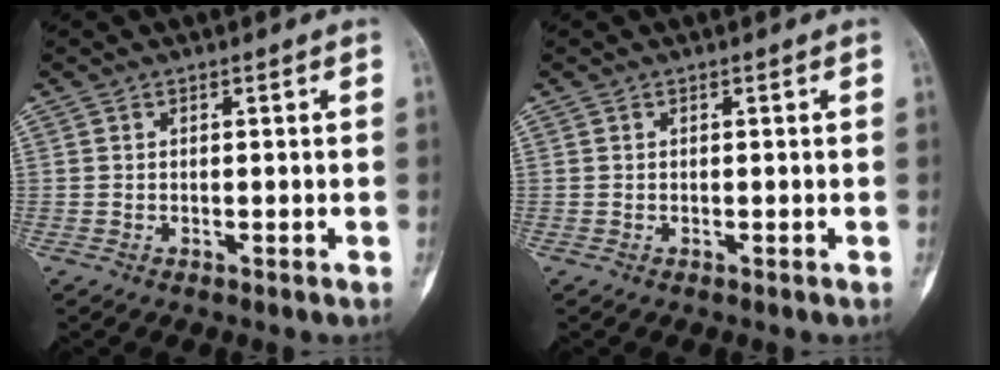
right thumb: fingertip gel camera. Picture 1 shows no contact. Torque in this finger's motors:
{"motor_torque": [0.05, 0.06, -0.03, -0.09, 0.00]}